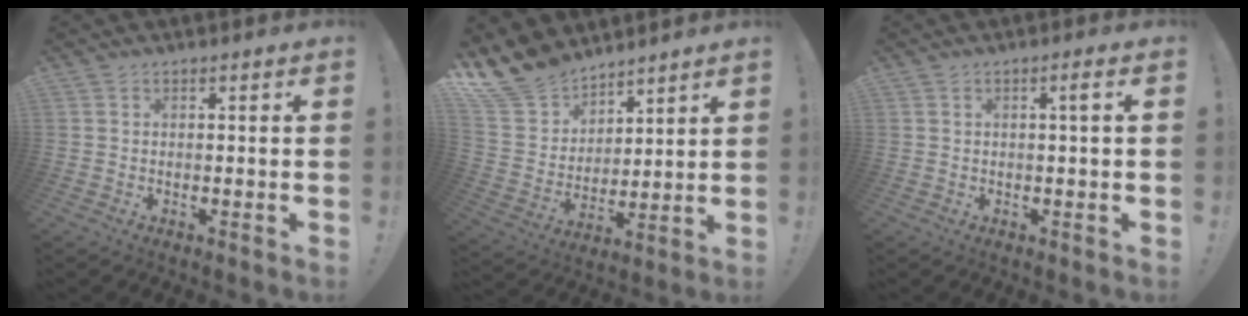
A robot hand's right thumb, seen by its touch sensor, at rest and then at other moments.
{"total": 14.2, "force": [11.6, 7.6, 3.1], "torque": [-0.086, -0.087, 0.228]}
{"total": 2.3, "force": [-0.2, -0.4, 2.2], "torque": [-0.042, 0.003, -0.008]}